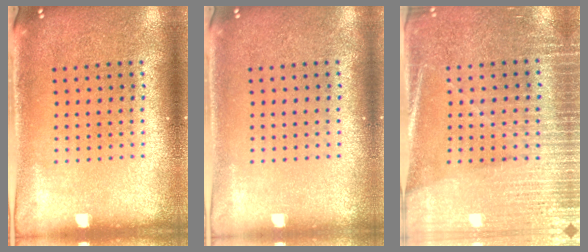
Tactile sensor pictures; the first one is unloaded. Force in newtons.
{"total": 0.0}
{"total": 3.3, "press": 3.0, "slide": 1.3}